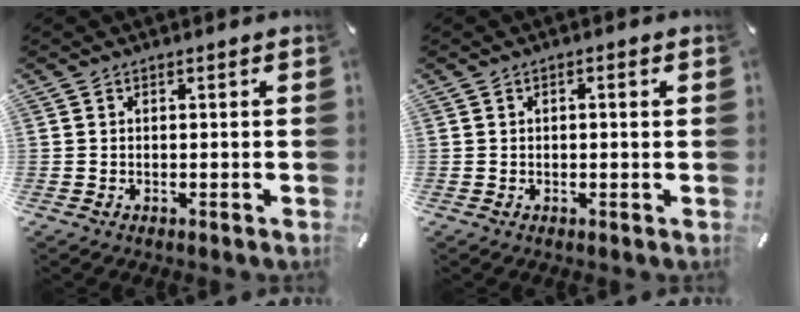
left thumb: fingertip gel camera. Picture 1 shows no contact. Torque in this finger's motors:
{"motor_torque": [-0.13, -0.39, 0.01, 0.05, -0.02]}